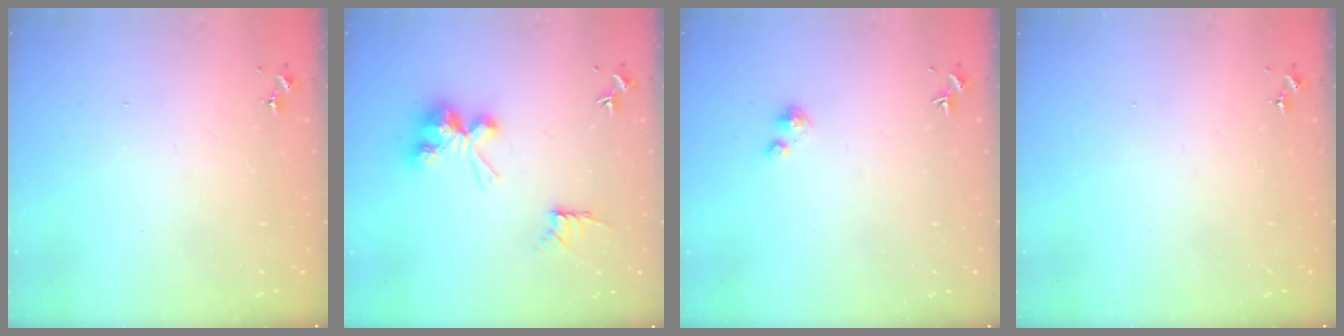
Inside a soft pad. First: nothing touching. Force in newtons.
{"total": 10.1, "press": 10.1, "slide": 0.1}
{"total": 3.0, "press": 3.0, "slide": 0.3}
{"total": 0.0}